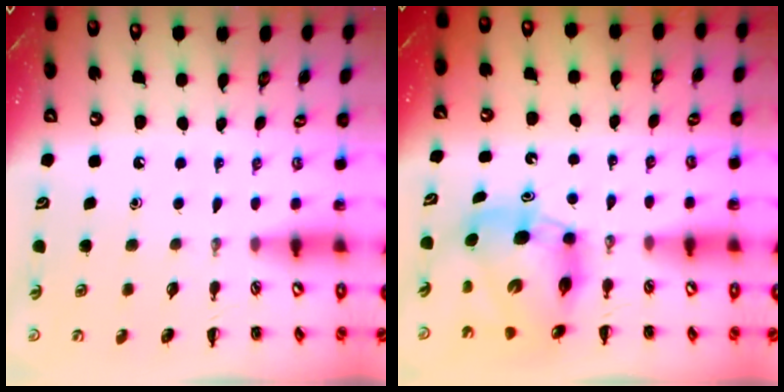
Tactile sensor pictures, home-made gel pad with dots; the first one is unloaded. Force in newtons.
{"total": 9.0, "press": 8.6, "slide": 2.5}